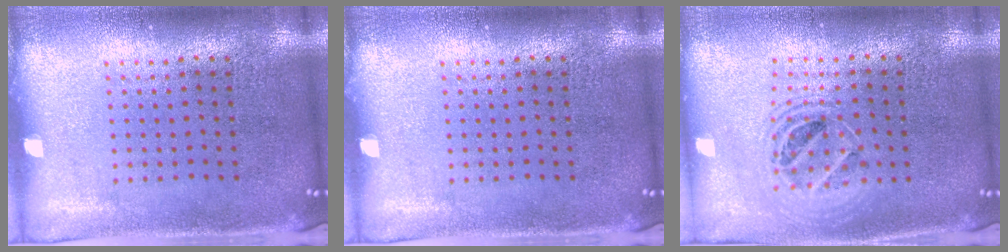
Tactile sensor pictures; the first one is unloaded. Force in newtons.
{"total": 0.0}
{"total": 1.6, "press": 1.4, "slide": 0.7}